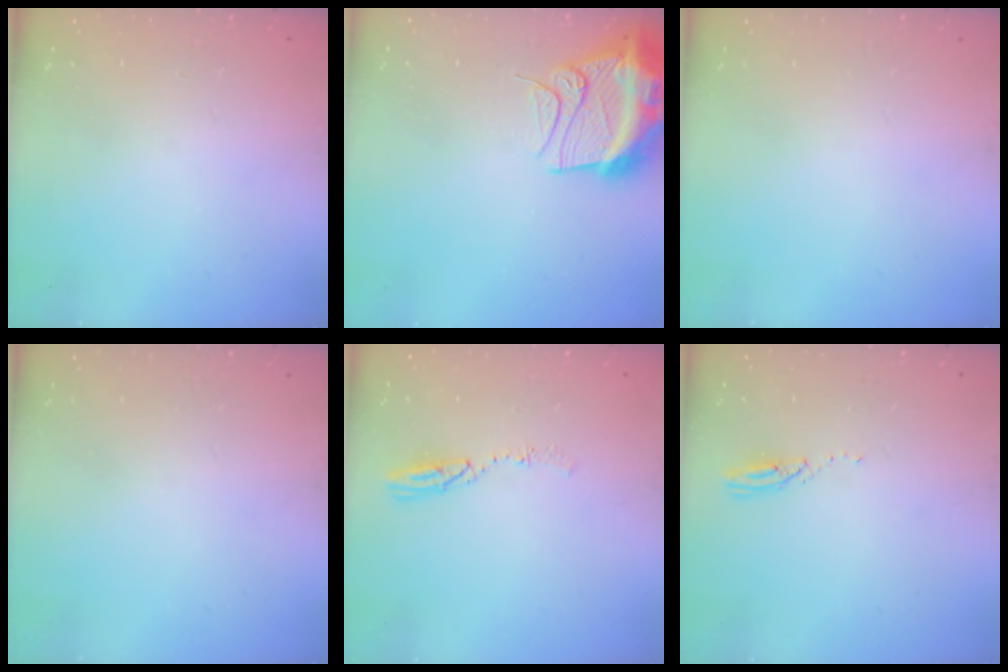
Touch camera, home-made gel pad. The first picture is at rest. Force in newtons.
{"total": 15.8, "press": 15.7, "slide": 1.6}
{"total": 0.0}
{"total": 0.0}
{"total": 5.2, "press": 5.1, "slide": 0.4}
{"total": 3.0, "press": 3.0, "slide": 0.1}